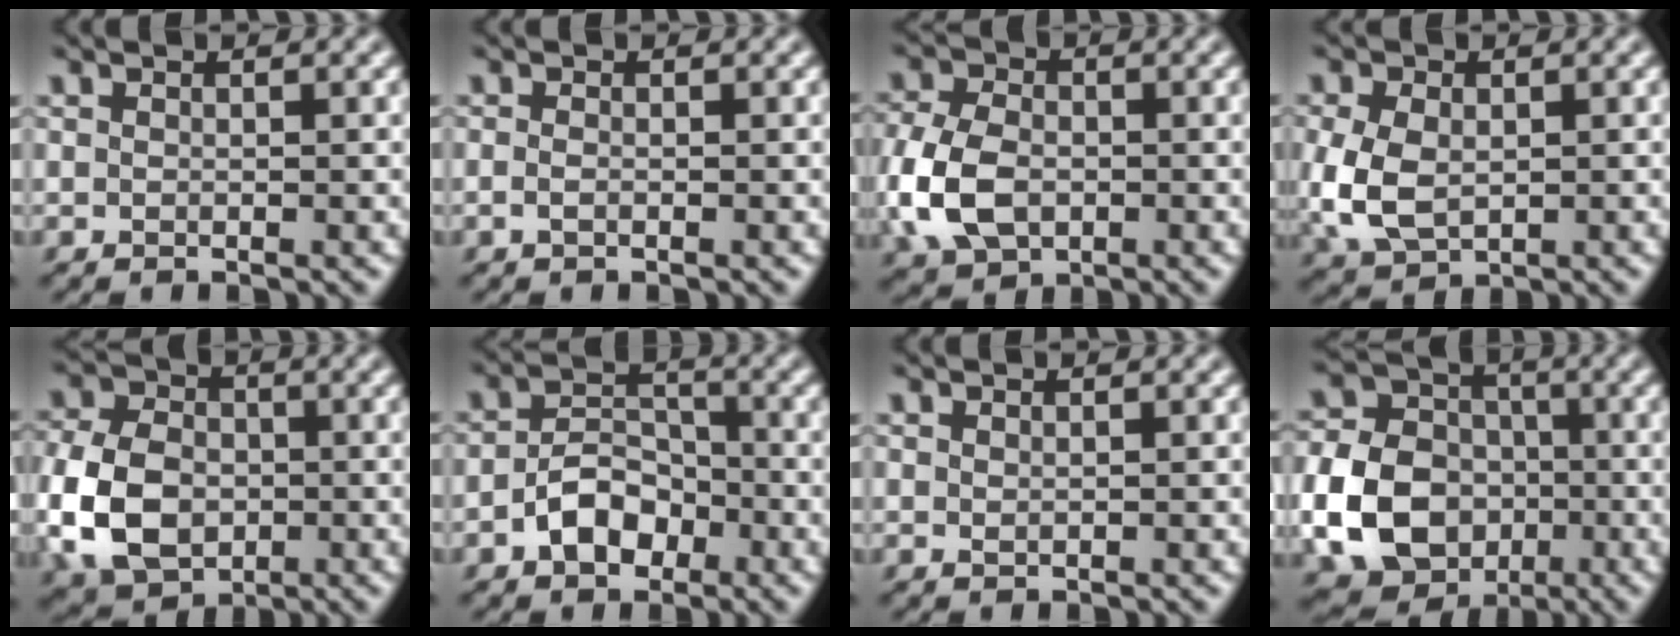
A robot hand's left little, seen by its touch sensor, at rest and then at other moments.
{"total": 0.8, "force": [-0.4, 0.4, 0.6], "torque": [-0.016, 0.002, -0.009]}
{"total": 7.5, "force": [-1.7, 5.2, 5.1], "torque": [-0.135, -0.005, -0.042]}
{"total": 5.5, "force": [-0.5, 3.8, 3.9], "torque": [-0.105, -0.005, -0.007]}
{"total": 9.6, "force": [-2.2, 7.0, 6.2], "torque": [-0.151, -0.007, -0.055]}
{"total": 4.1, "force": [-2.1, 2.6, 2.4], "torque": [-0.042, 0.008, -0.039]}
{"total": 0.0}
{"total": 11.0, "force": [-3.0, 8.8, 6.0], "torque": [-0.132, -0.019, -0.062]}